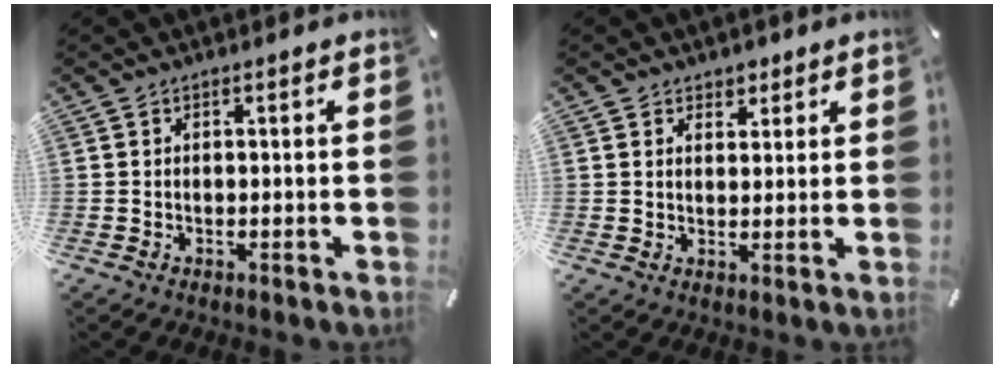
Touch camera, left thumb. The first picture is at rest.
{"total": 3.1, "force": [1.8, 2.5, 0.2], "torque": [0.012, -0.003, 0.027]}